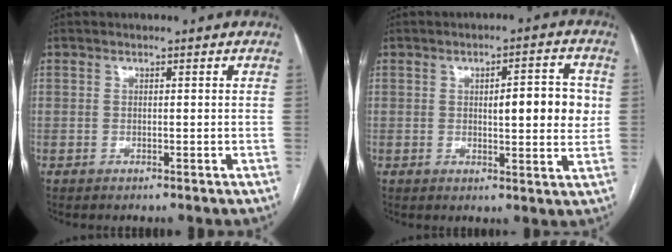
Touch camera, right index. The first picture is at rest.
{"total": 7.6, "force": [0.9, 1.9, 7.3], "torque": [-0.095, 0.007, 0.013]}